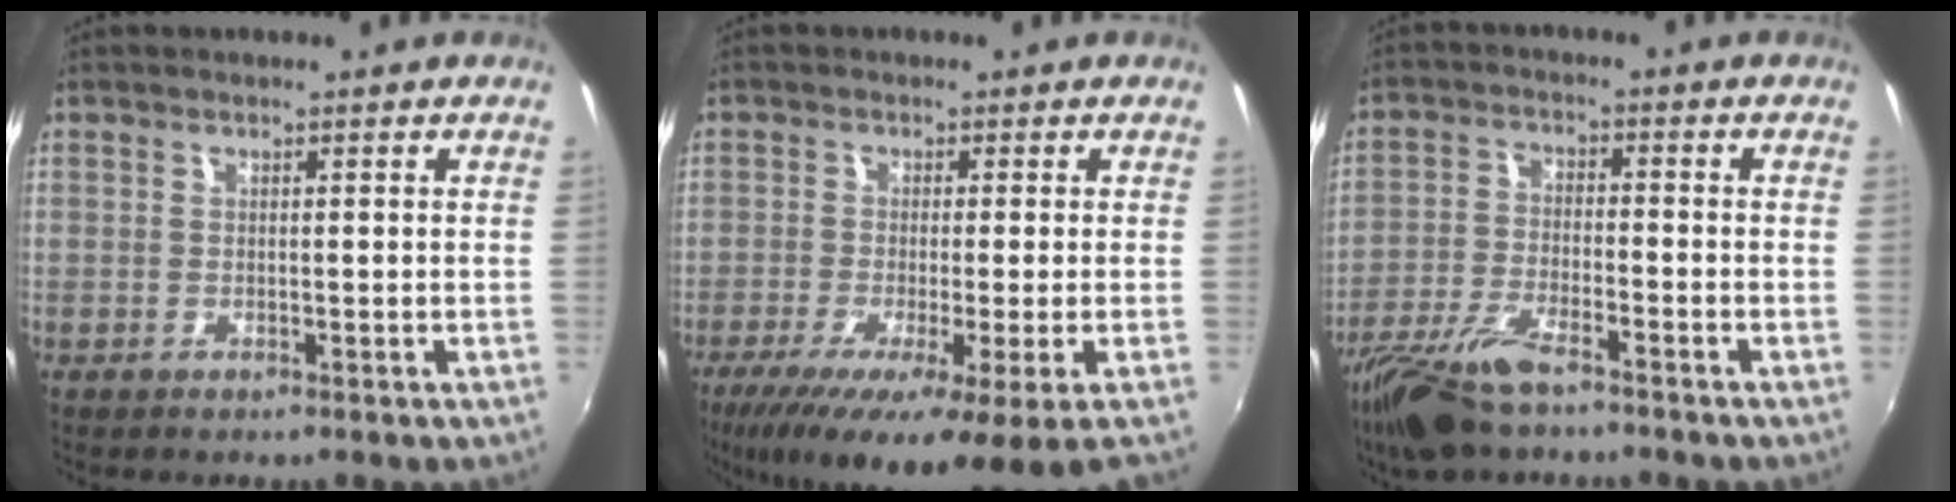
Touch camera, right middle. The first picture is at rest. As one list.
[{"total": 11.8, "force": [-6.9, -0.5, 9.6], "torque": [-0.188, -0.052, -0.114]}, {"total": 10.2, "force": [-7.6, 2.8, 6.2], "torque": [-0.146, -0.020, -0.151]}]